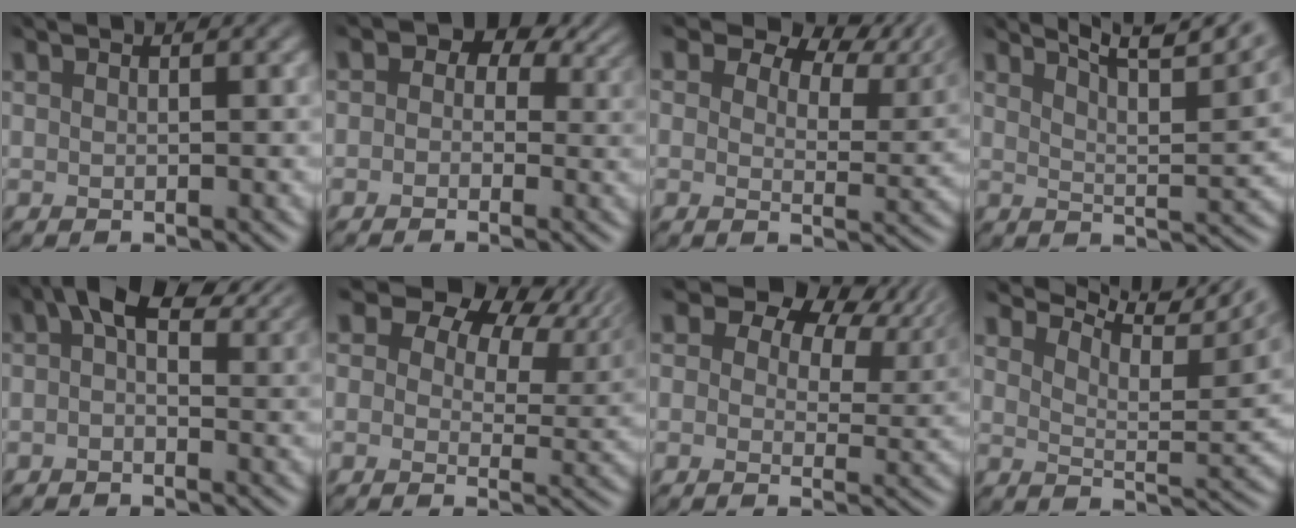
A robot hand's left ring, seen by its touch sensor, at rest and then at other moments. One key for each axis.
{"total": 7.5, "fx": 3.1, "fy": 5.5, "fz": 4.1, "tx": -0.065, "ty": 0.014, "tz": 0.031}
{"total": 6.8, "fx": 5.0, "fy": 3.5, "fz": 2.8, "tx": -0.052, "ty": -0.011, "tz": 0.068}
{"total": 8.5, "fx": 6.7, "fy": 2.1, "fz": 4.8, "tx": -0.076, "ty": 0.005, "tz": 0.067}
{"total": 6.3, "fx": 2.6, "fy": 3.6, "fz": 4.5, "tx": -0.074, "ty": 0.010, "tz": 0.029}
{"total": 8.3, "fx": 4.4, "fy": 5.3, "fz": 4.5, "tx": -0.064, "ty": -0.011, "tz": 0.066}
{"total": 6.7, "fx": 3.8, "fy": 4.3, "fz": 3.4, "tx": -0.056, "ty": -0.014, "tz": 0.058}
{"total": 6.7, "fx": 4.8, "fy": 2.5, "fz": 3.9, "tx": -0.060, "ty": -0.007, "tz": 0.074}